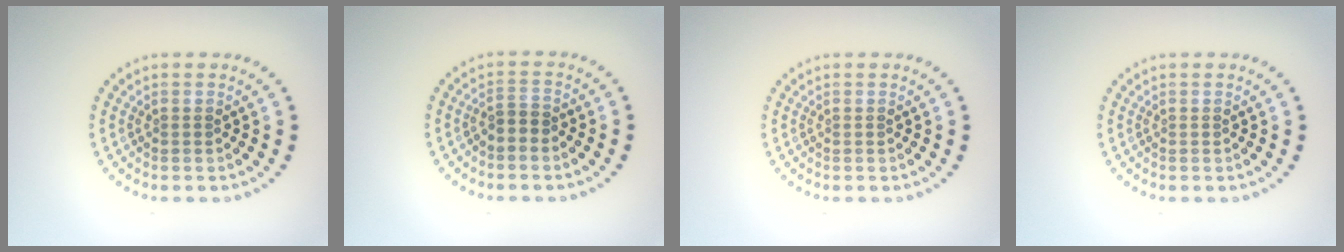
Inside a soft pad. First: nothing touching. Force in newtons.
{"total": 1.2, "press": 1.0, "slide": 0.8}
{"total": 0.0}
{"total": 0.0}